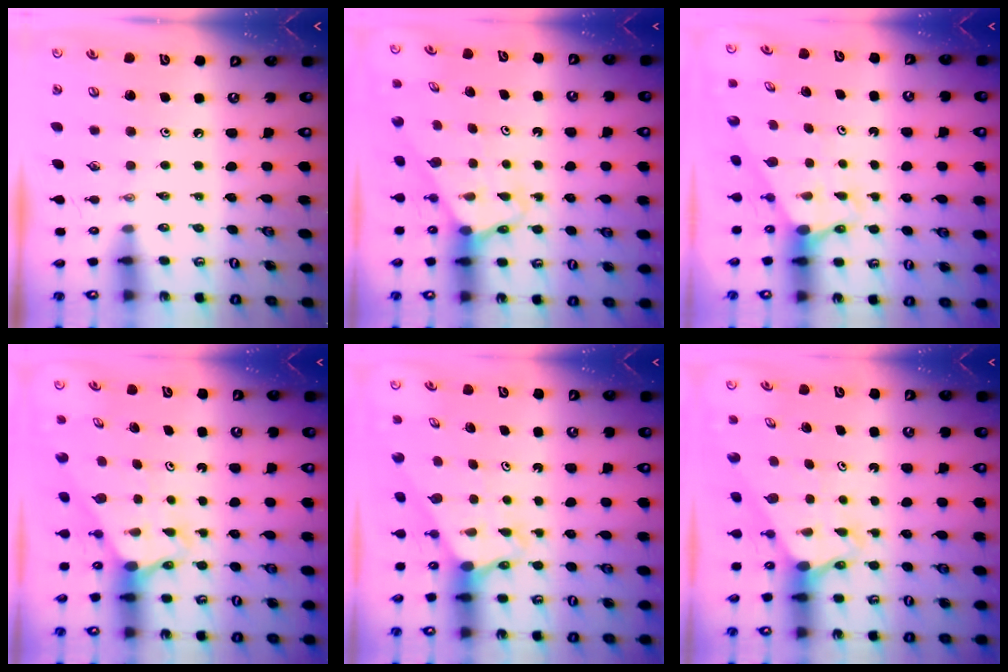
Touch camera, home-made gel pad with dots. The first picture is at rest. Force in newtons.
{"total": 2.7, "press": 2.7, "slide": 0.1}
{"total": 2.7, "press": 2.7, "slide": 0.0}
{"total": 2.6, "press": 2.6, "slide": 0.2}
{"total": 2.6, "press": 2.6, "slide": 0.2}
{"total": 2.5, "press": 2.5, "slide": 0.2}